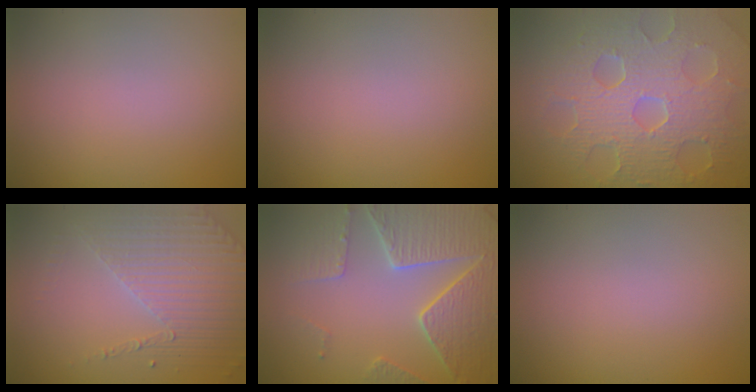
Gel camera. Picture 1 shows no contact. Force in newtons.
{"total": 0.0}
{"total": 8.5, "press": 6.0, "slide": 6.0}
{"total": 4.4, "press": 3.3, "slide": 2.9}
{"total": 6.4, "press": 5.2, "slide": 3.8}
{"total": 0.0}